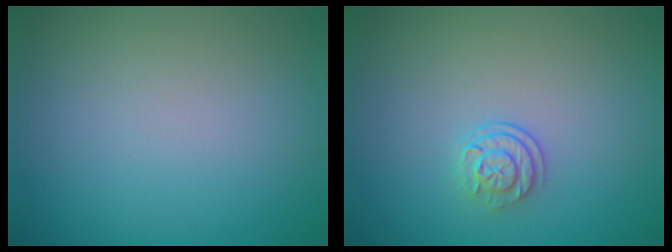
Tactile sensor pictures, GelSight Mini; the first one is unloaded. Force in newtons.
{"total": 2.2, "press": 1.7, "slide": 1.4}